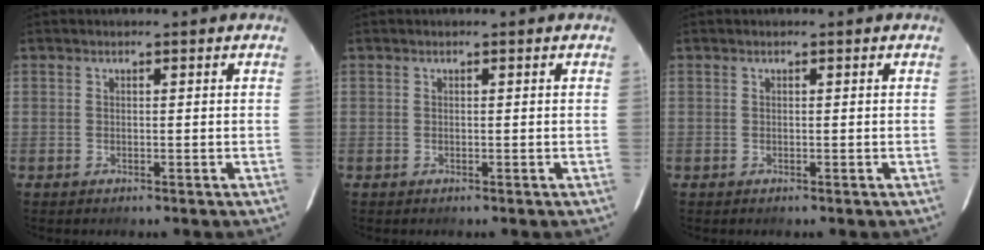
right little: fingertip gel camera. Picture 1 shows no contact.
{"total": 0.0}
{"total": 0.0}